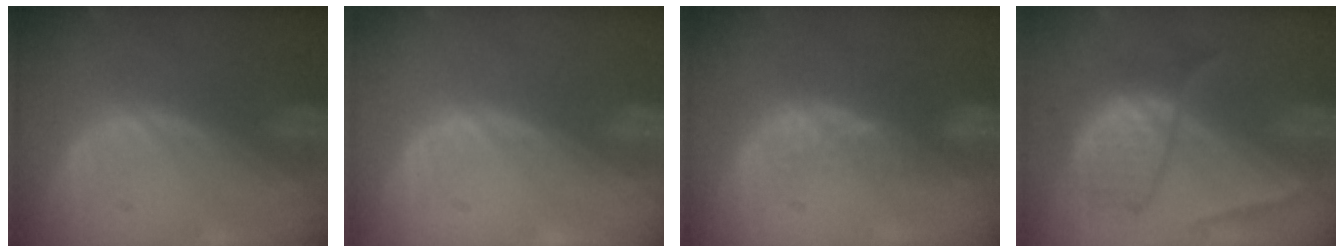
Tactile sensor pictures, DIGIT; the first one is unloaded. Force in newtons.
{"total": 0.0}
{"total": 4.3, "press": 3.6, "slide": 2.3}
{"total": 7.2, "press": 7.2, "slide": 0.2}